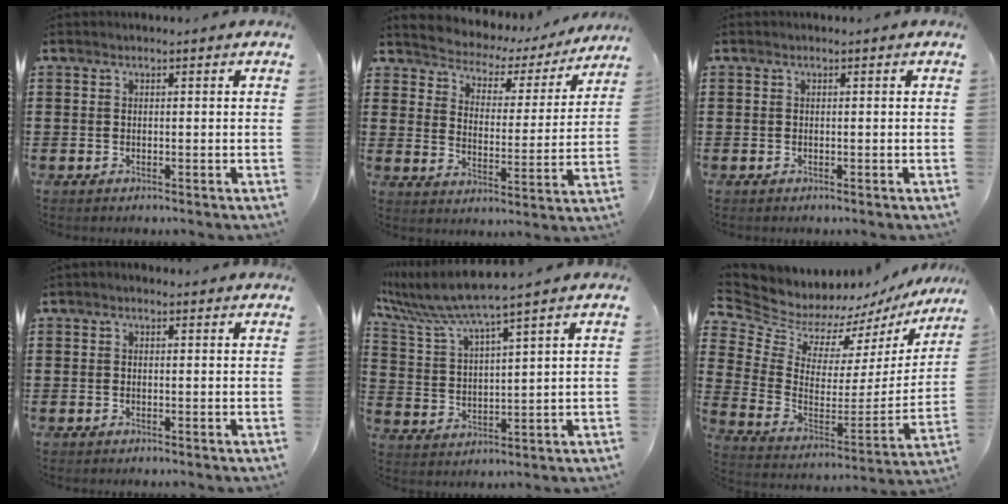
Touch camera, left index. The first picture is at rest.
{"total": 2.8, "force": [2.6, 1.1, 0.2], "torque": [-0.026, -0.028, 0.034]}
{"total": 0.0}
{"total": 0.6, "force": [0.1, 0.4, 0.4], "torque": [-0.008, 0.005, 0.001]}
{"total": 6.9, "force": [6.0, -0.3, 3.3], "torque": [-0.091, -0.033, 0.102]}
{"total": 6.2, "force": [5.9, 2.0, -0.3], "torque": [-0.041, -0.062, 0.103]}